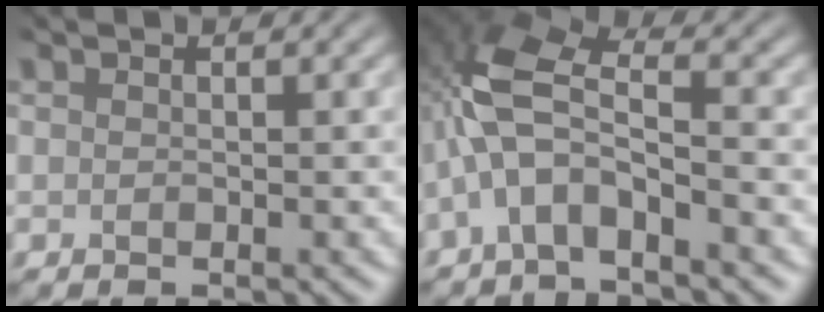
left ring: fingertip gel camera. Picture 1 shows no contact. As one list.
[{"total": 5.3, "force": [-2.1, 2.6, 4.1], "torque": [-0.091, 0.017, -0.052]}]